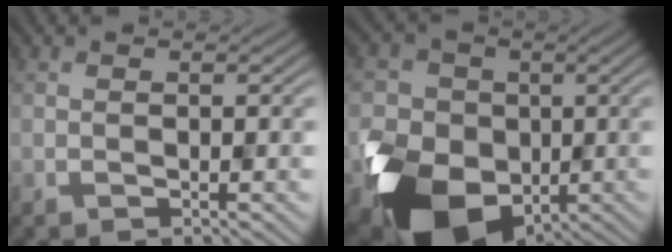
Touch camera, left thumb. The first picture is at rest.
{"total": 12.4, "force": [-3.9, 10.1, 6.2], "torque": [-0.139, -0.054, -0.067]}